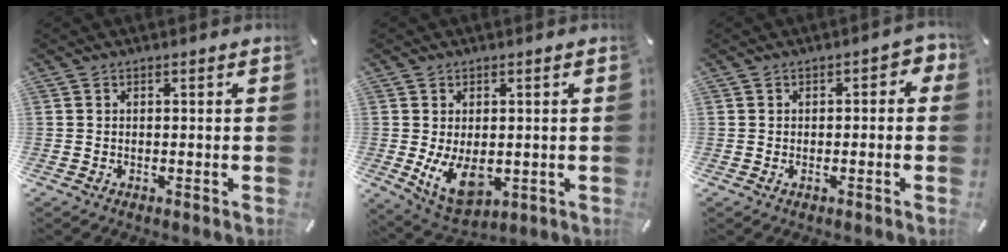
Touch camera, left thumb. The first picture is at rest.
{"total": 9.3, "force": [-0.7, 5.9, 7.2], "torque": [-0.134, -0.015, -0.008]}
{"total": 2.8, "force": [-0.7, 1.4, 2.2], "torque": [-0.024, 0.002, -0.018]}